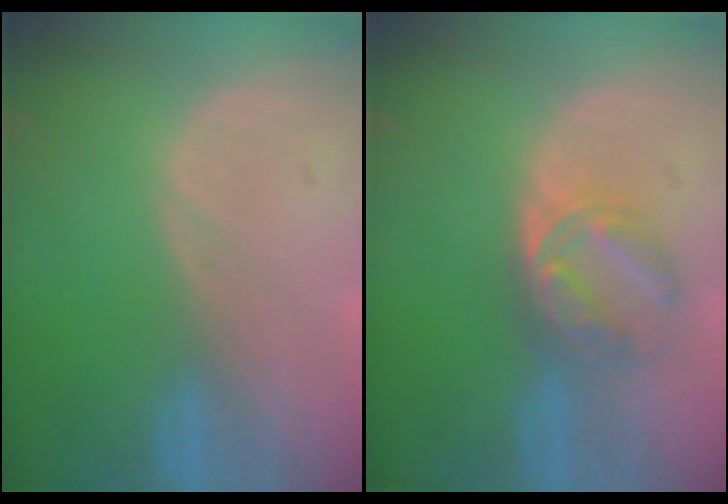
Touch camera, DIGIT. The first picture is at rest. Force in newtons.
{"total": 5.8, "press": 5.5, "slide": 1.8}